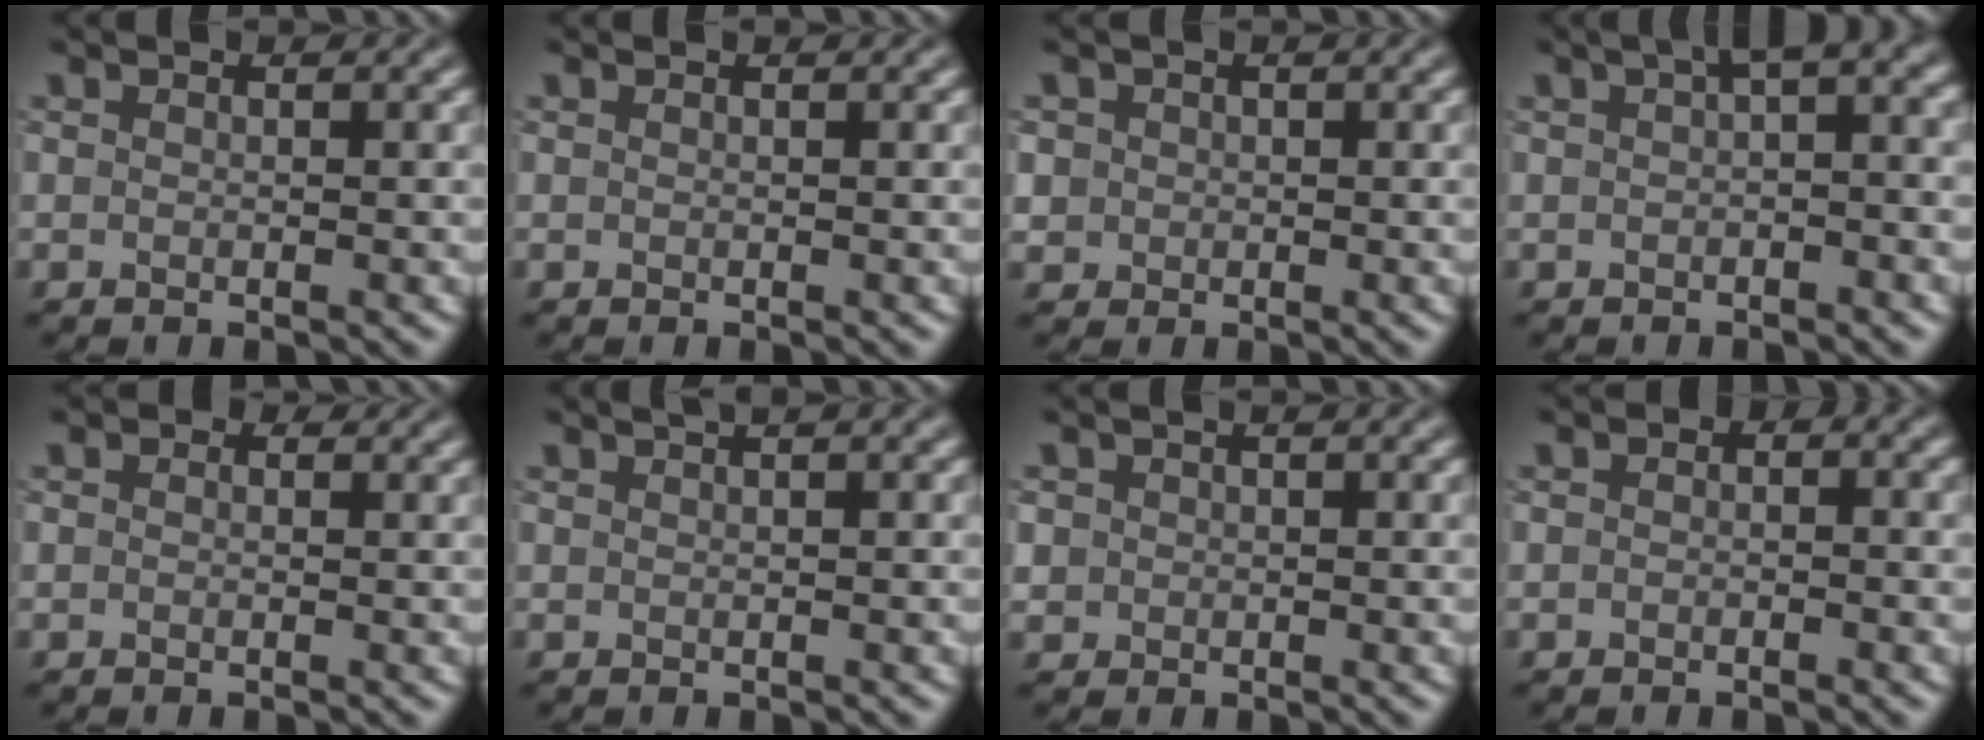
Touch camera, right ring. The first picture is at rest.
{"total": 0.0}
{"total": 1.5, "force": [0.2, 1.5, 0.2], "torque": [0.002, 0.001, 0.008]}
{"total": 3.1, "force": [0.6, 1.0, 2.8], "torque": [-0.029, 0.015, 0.003]}
{"total": 0.7, "force": [0.2, 0.6, 0.3], "torque": [-0.005, -0.005, -0.004]}
{"total": 1.3, "force": [0.8, 0.4, 0.9], "torque": [-0.009, 0.001, 0.007]}
{"total": 1.2, "force": [0.1, 1.1, 0.1], "torque": [0.008, -0.003, 0.004]}
{"total": 1.0, "force": [-0.3, 0.8, 0.5], "torque": [-0.010, -0.004, -0.008]}